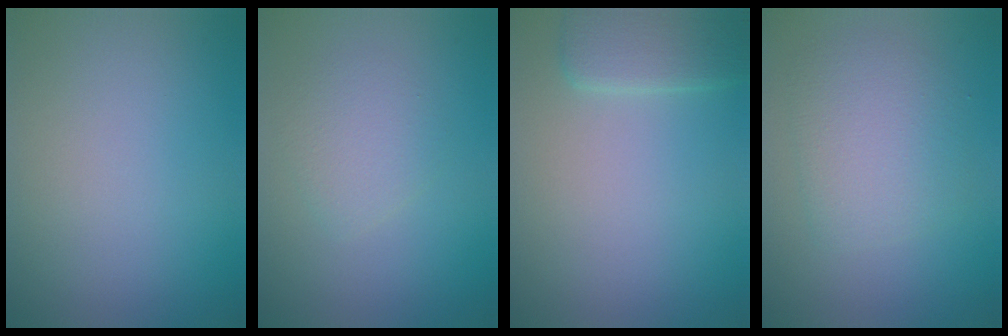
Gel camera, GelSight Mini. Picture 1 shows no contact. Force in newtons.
{"total": 2.3, "press": 2.3, "slide": 0.1}
{"total": 2.9, "press": 2.8, "slide": 0.2}
{"total": 4.0, "press": 4.0, "slide": 0.2}